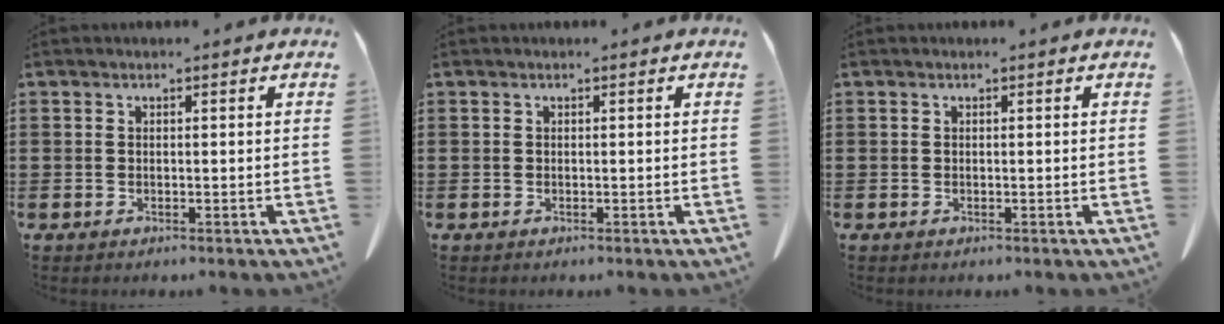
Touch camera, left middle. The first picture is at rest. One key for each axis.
{"total": 0.0}
{"total": 0.0}